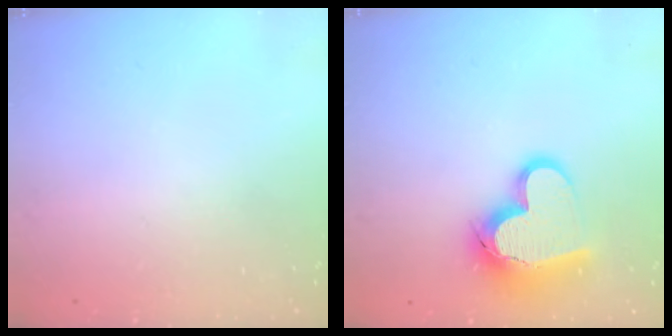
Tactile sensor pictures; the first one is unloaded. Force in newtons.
{"total": 16.9, "press": 16.7, "slide": 2.4}